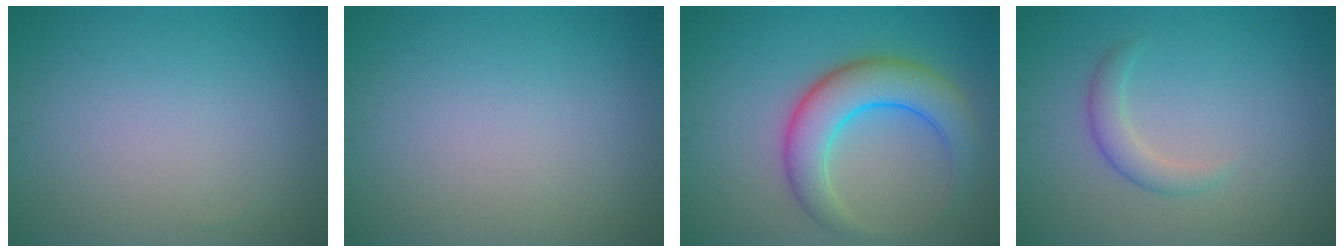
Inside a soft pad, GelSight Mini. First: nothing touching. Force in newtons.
{"total": 0.0}
{"total": 6.5, "press": 6.5, "slide": 0.1}
{"total": 2.0, "press": 2.0, "slide": 0.1}